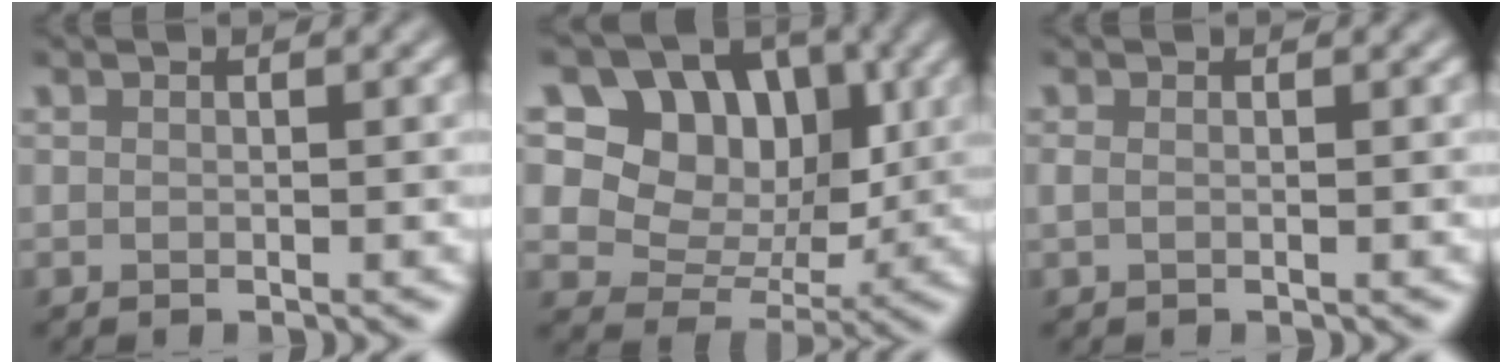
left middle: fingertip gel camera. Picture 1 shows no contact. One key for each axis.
{"total": 8.5, "fx": 2.8, "fy": 6.9, "fz": 4.2, "tx": -0.066, "ty": 0.003, "tz": 0.034}
{"total": 0.6, "fx": 0.0, "fy": 0.2, "fz": 0.5, "tx": -0.011, "ty": 0.001, "tz": -0.001}